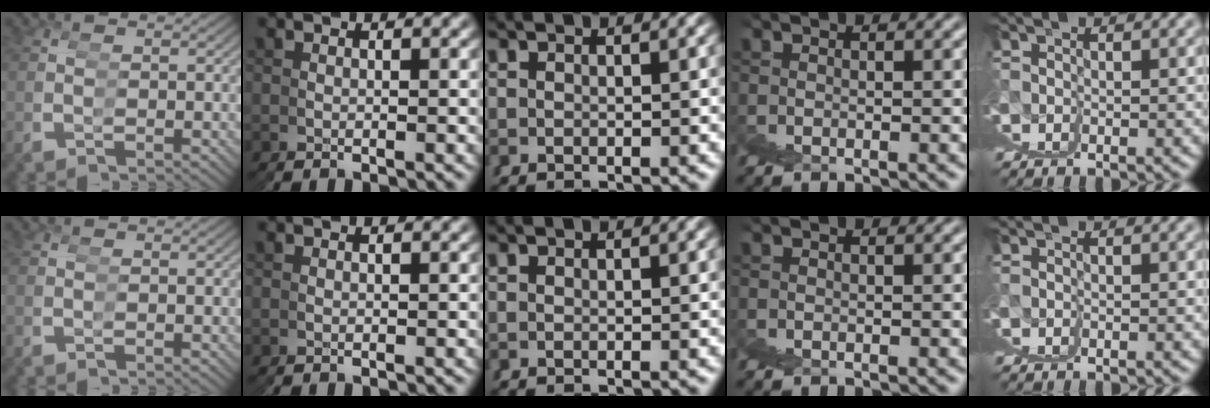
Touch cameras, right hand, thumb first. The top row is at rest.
{}